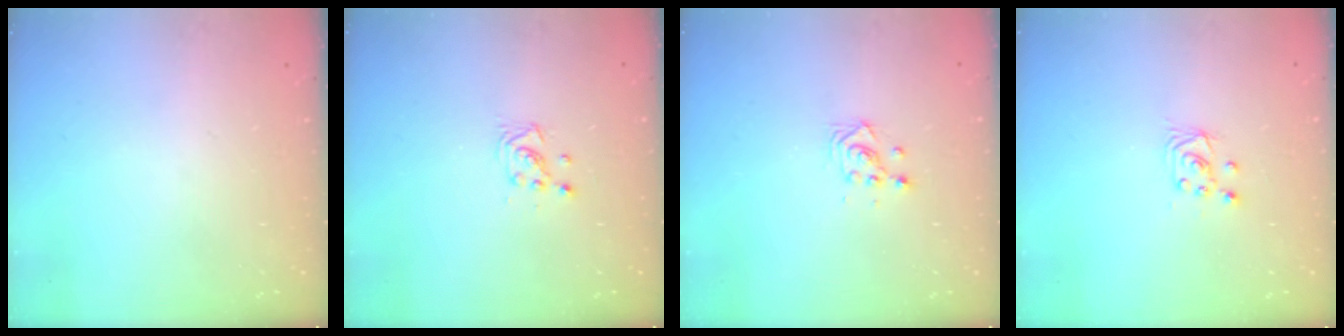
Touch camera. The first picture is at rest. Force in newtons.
{"total": 3.0, "press": 2.9, "slide": 0.5}
{"total": 2.9, "press": 2.9, "slide": 0.1}
{"total": 3.0, "press": 3.0, "slide": 0.3}